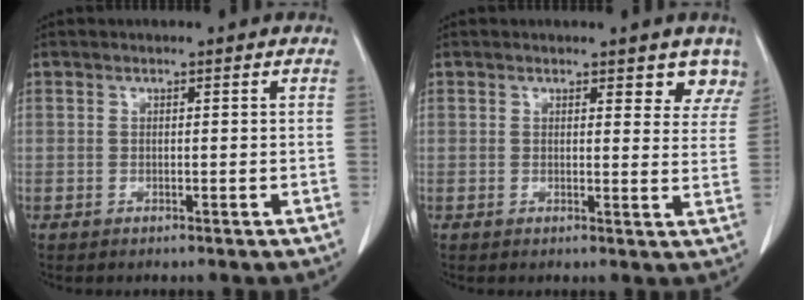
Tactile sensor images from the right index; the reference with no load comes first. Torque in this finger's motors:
{"motor_torque": [0.09, 0.16, 0.02, 0.00]}